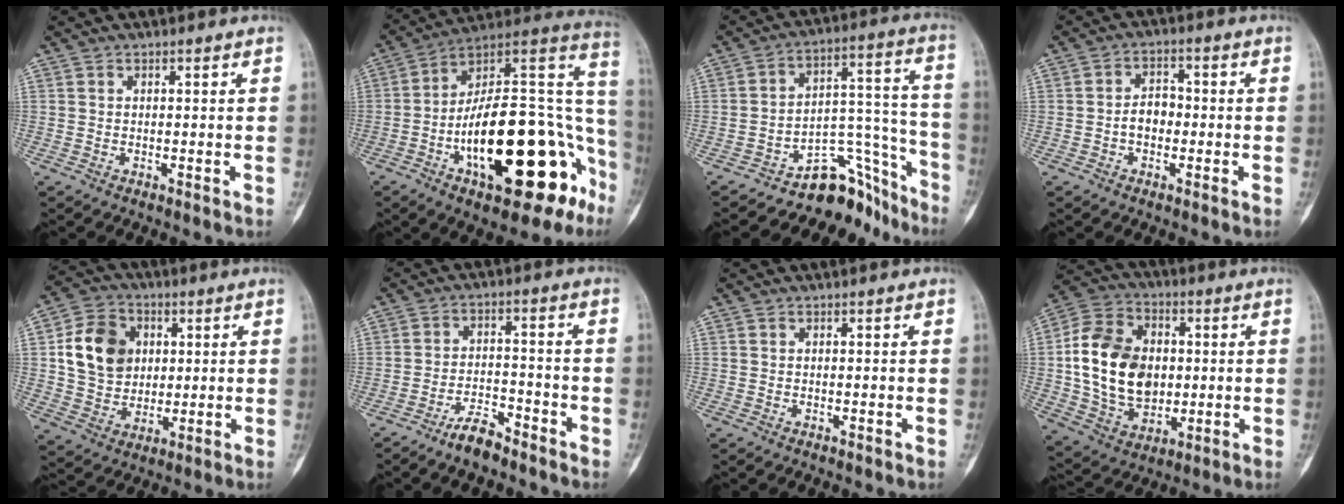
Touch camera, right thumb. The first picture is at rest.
{"total": 30.6, "force": [-10.6, 12.7, 25.8], "torque": [-0.296, 0.073, -0.153]}
{"total": 13.2, "force": [-10.9, 6.4, 3.8], "torque": [0.003, 0.160, -0.166]}
{"total": 4.5, "force": [-1.0, 3.3, 2.8], "torque": [-0.030, 0.021, -0.025]}
{"total": 13.6, "force": [2.6, 11.0, 7.5], "torque": [-0.101, -0.001, 0.049]}
{"total": 5.9, "force": [-4.8, 2.1, 2.8], "torque": [-0.040, 0.031, -0.088]}
{"total": 0.0}
{"total": 19.3, "force": [0.8, 14.0, 13.2], "torque": [-0.216, 0.010, 0.019]}